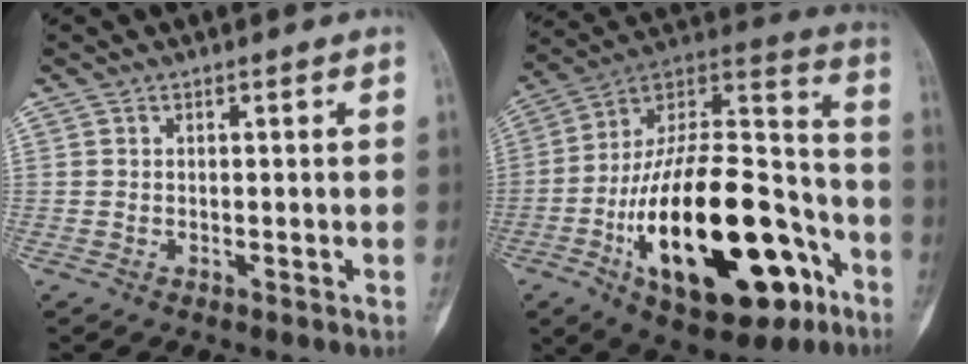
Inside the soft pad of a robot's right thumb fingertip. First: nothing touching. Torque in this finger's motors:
{"motor_torque": [2.40, 2.61, 2.46, -0.31, 0.91]}